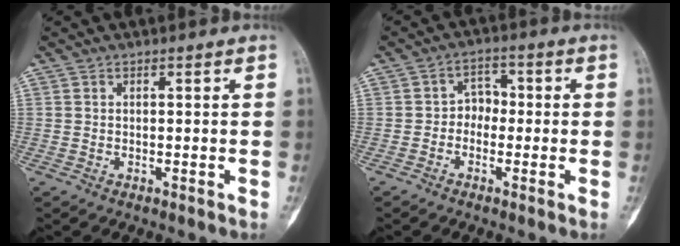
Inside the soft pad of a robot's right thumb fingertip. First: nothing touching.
{"total": 3.9, "force": [-0.8, 3.2, 2.1], "torque": [-0.006, 0.020, -0.028]}